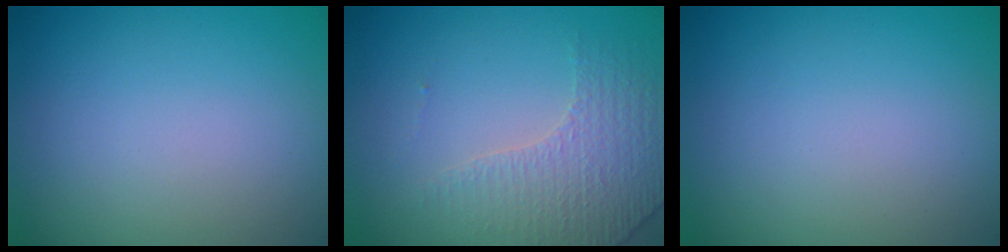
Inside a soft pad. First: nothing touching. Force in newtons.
{"total": 4.4, "press": 3.0, "slide": 3.3}
{"total": 0.0}